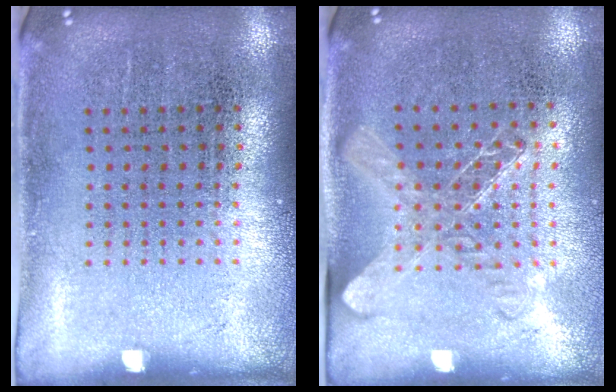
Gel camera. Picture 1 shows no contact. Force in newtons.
{"total": 1.5, "press": 1.3, "slide": 0.6}